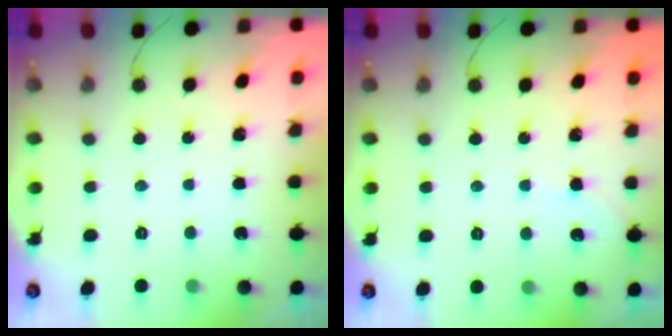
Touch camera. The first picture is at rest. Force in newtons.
{"total": 2.4, "press": 2.4, "slide": 0.5}